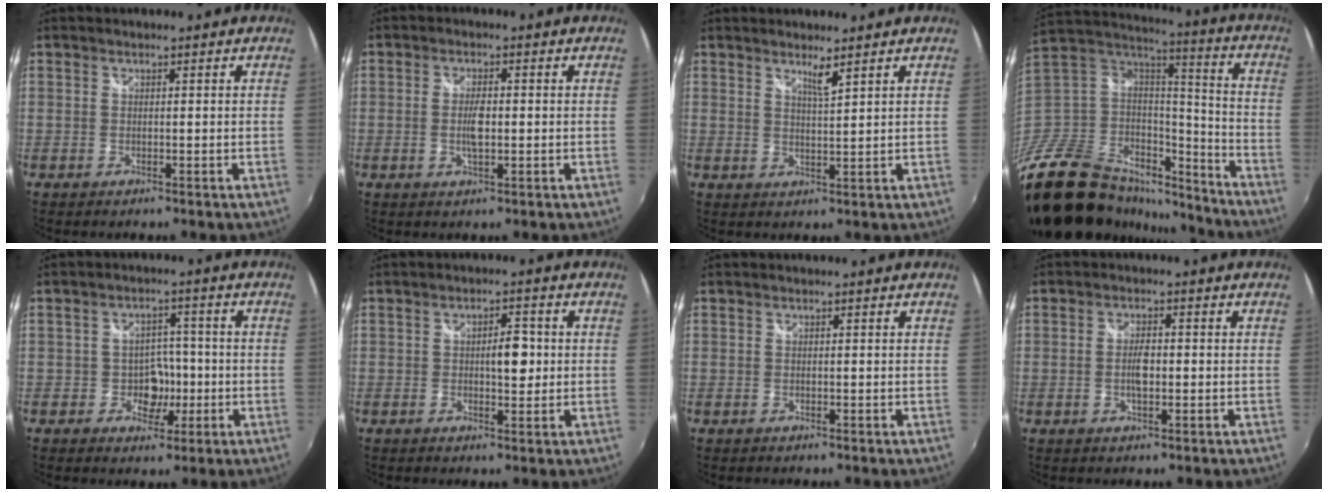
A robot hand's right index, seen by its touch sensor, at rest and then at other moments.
{"total": 3.4, "force": [-0.2, 1.2, 3.1], "torque": [-0.058, 0.002, -0.002]}
{"total": 2.6, "force": [2.0, -0.5, 1.6], "torque": [-0.030, -0.005, 0.031]}
{"total": 30.6, "force": [-21.2, 16.0, 15.2], "torque": [-0.317, 0.031, -0.328]}
{"total": 4.9, "force": [-1.4, 4.2, 2.1], "torque": [-0.038, 0.012, -0.013]}
{"total": 4.1, "force": [0.3, 1.9, 3.6], "torque": [-0.053, 0.008, 0.007]}
{"total": 0.0}
{"total": 3.1, "force": [-0.3, 1.3, 2.8], "torque": [-0.051, 0.004, -0.005]}